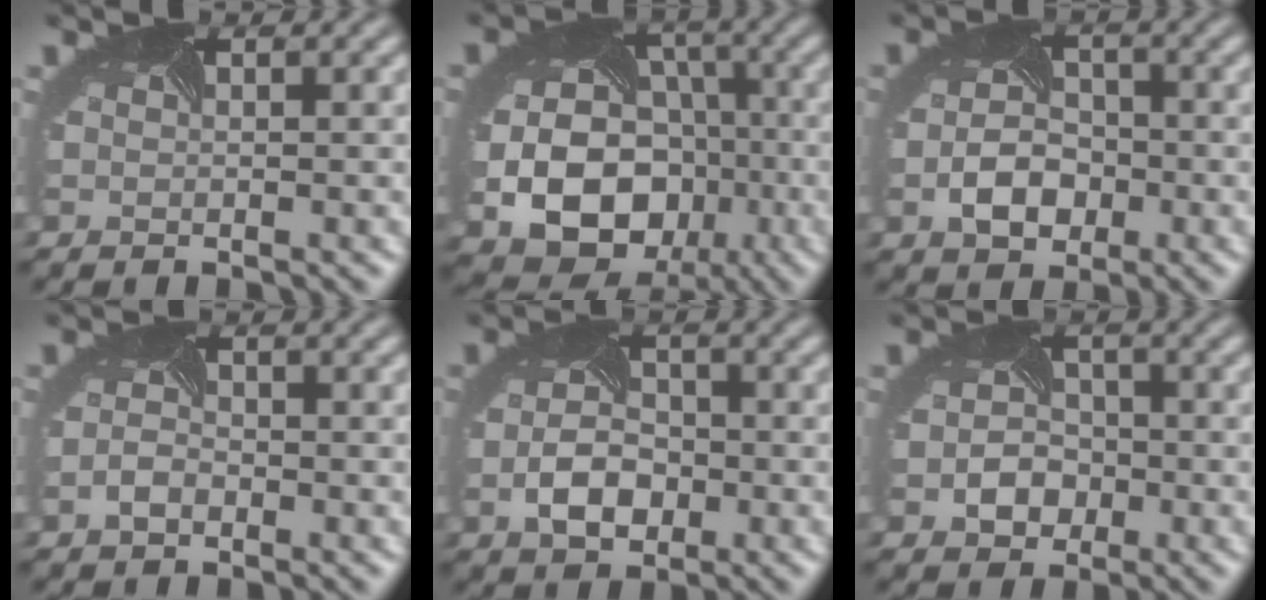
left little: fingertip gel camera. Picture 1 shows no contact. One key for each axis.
{"total": 14.7, "fx": -3.9, "fy": 12.2, "fz": 7.3, "tx": -0.140, "ty": -0.049, "tz": -0.067}
{"total": 3.9, "fx": -1.3, "fy": 2.8, "fz": 2.4, "tx": -0.048, "ty": -0.007, "tz": -0.025}
{"total": 1.5, "fx": -0.9, "fy": 0.8, "fz": 0.8, "tx": -0.021, "ty": -0.002, "tz": -0.020}
{"total": 4.1, "fx": -1.2, "fy": 2.8, "fz": 2.8, "tx": -0.058, "ty": -0.008, "tz": -0.025}
{"total": 3.1, "fx": -1.0, "fy": 2.5, "fz": 1.4, "tx": -0.023, "ty": -0.005, "tz": -0.023}